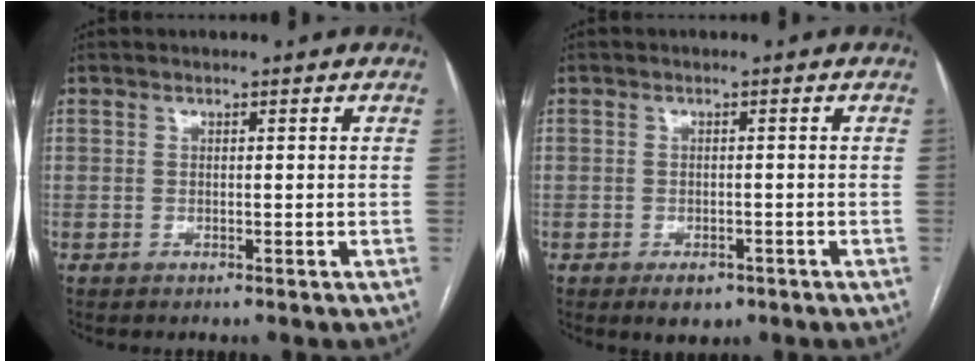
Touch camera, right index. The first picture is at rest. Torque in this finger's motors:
{"motor_torque": [-0.10, 0.00, -0.17, -0.05]}